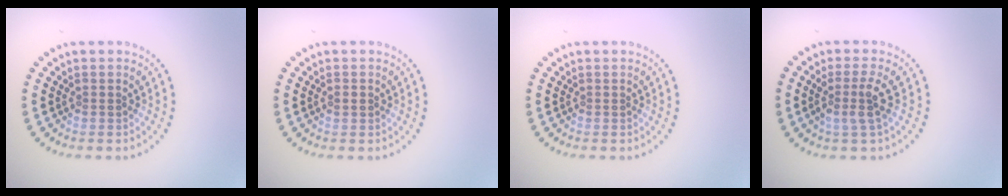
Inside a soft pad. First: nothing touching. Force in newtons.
{"total": 1.1, "press": 1.1, "slide": 0.0}
{"total": 0.0}
{"total": 2.5, "press": 1.9, "slide": 1.6}